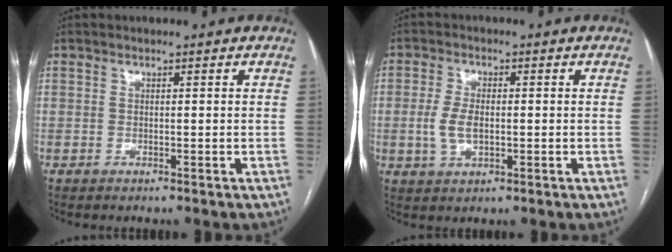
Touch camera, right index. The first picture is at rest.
{"total": 4.9, "force": [-0.5, 2.4, 4.2], "torque": [-0.096, 0.001, -0.008]}